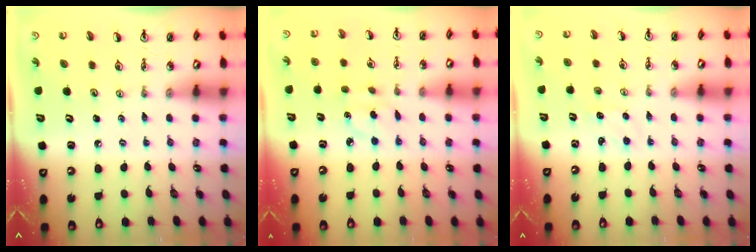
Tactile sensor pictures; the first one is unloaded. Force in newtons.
{"total": 3.3, "press": 3.3, "slide": 0.3}
{"total": 2.2, "press": 2.2, "slide": 0.3}